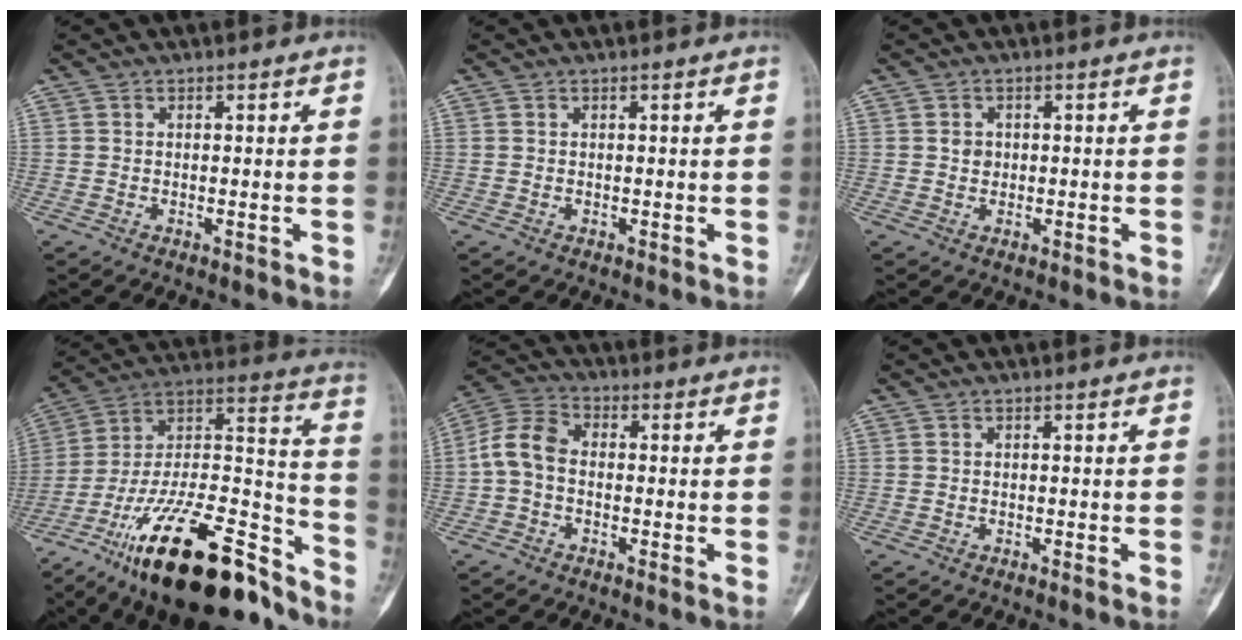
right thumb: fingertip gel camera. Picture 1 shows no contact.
{"total": 0.0}
{"total": 1.8, "force": [0.0, 1.6, 0.8], "torque": [-0.003, 0.005, -0.001]}
{"total": 31.3, "force": [-21.0, 10.4, 20.7], "torque": [-0.301, 0.085, -0.352]}
{"total": 7.2, "force": [-0.9, 4.7, 5.4], "torque": [-0.104, 0.020, -0.037]}
{"total": 0.0}